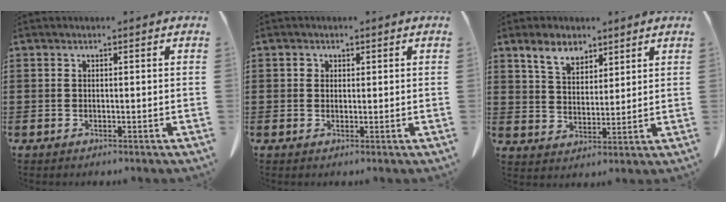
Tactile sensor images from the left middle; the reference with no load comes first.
{"total": 1.0, "force": [0.5, 0.8, 0.2], "torque": [-0.008, 0.001, 0.012]}
{"total": 5.8, "force": [4.3, 3.0, 2.4], "torque": [-0.063, 0.005, 0.080]}